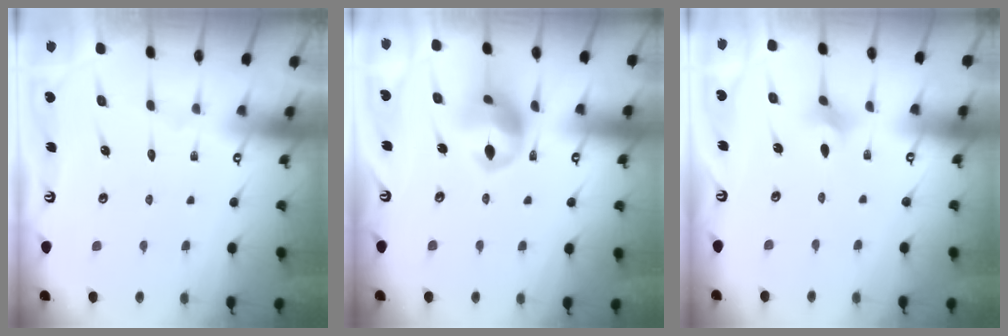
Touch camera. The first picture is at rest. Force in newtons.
{"total": 12.3, "press": 12.2, "slide": 1.6}
{"total": 2.3, "press": 2.2, "slide": 0.5}